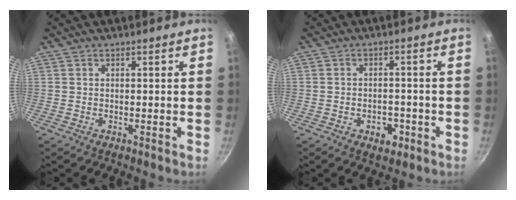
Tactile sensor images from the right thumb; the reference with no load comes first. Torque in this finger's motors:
{"motor_torque": [-0.28, 0.24, -0.04, -0.12, 0.01]}